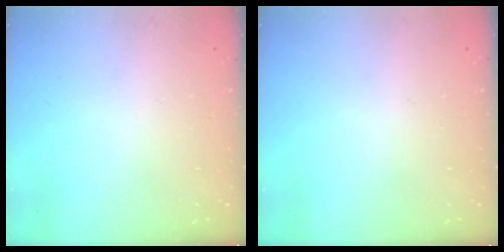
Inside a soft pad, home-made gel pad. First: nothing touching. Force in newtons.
{"total": 0.0}